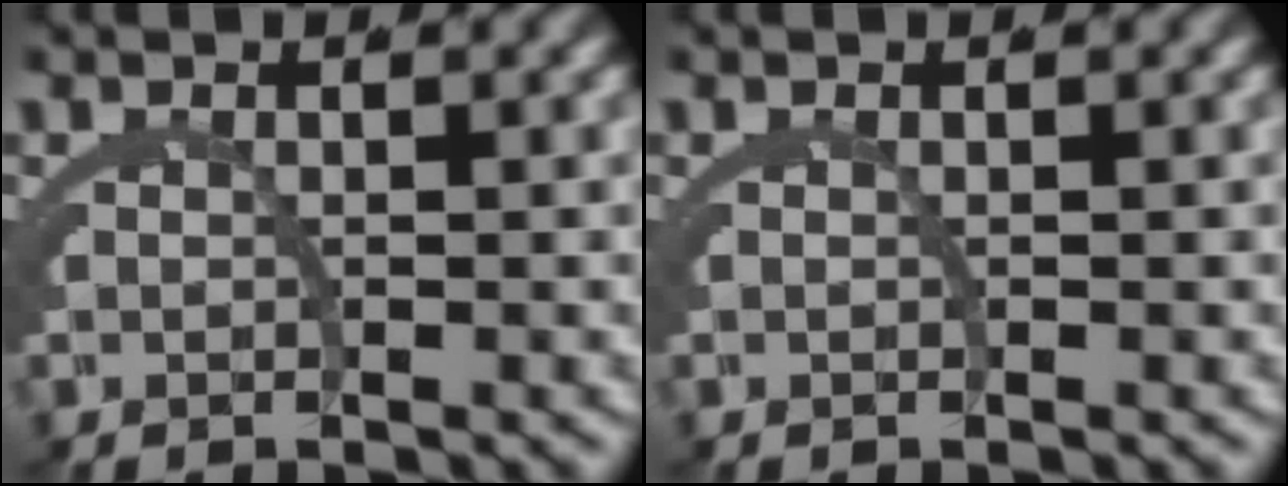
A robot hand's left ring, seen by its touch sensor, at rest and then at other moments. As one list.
[{"total": 0.0}]